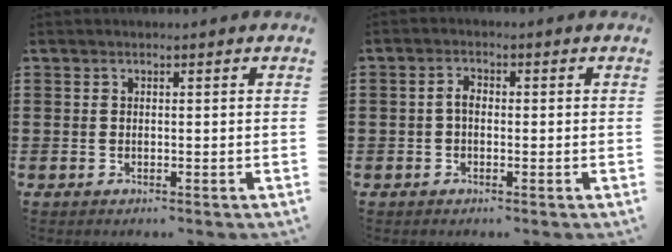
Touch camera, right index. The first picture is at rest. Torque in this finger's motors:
{"motor_torque": [0.51, -0.43, 0.22, 0.07]}